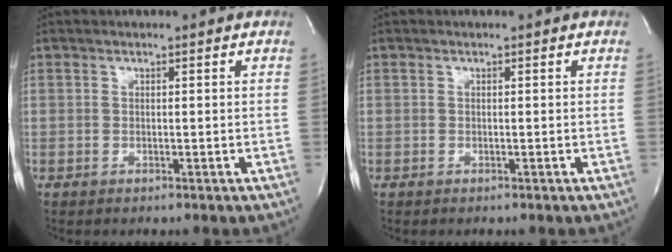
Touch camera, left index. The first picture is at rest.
{"total": 0.0}